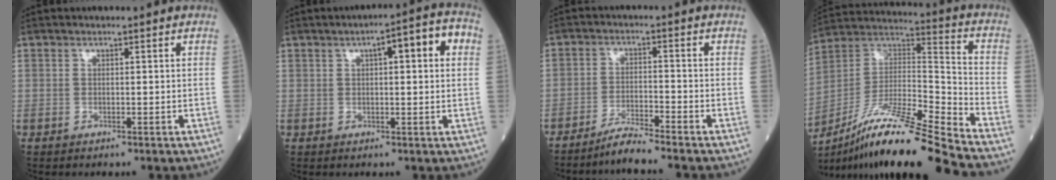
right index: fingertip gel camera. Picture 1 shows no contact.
{"total": 7.5, "force": [2.2, 1.2, 7.0], "torque": [-0.100, 0.029, 0.024]}
{"total": 4.3, "force": [-4.0, -1.1, 1.3], "torque": [-0.024, -0.020, -0.078]}
{"total": 19.9, "force": [-16.0, -0.7, 11.8], "torque": [-0.238, -0.004, -0.295]}